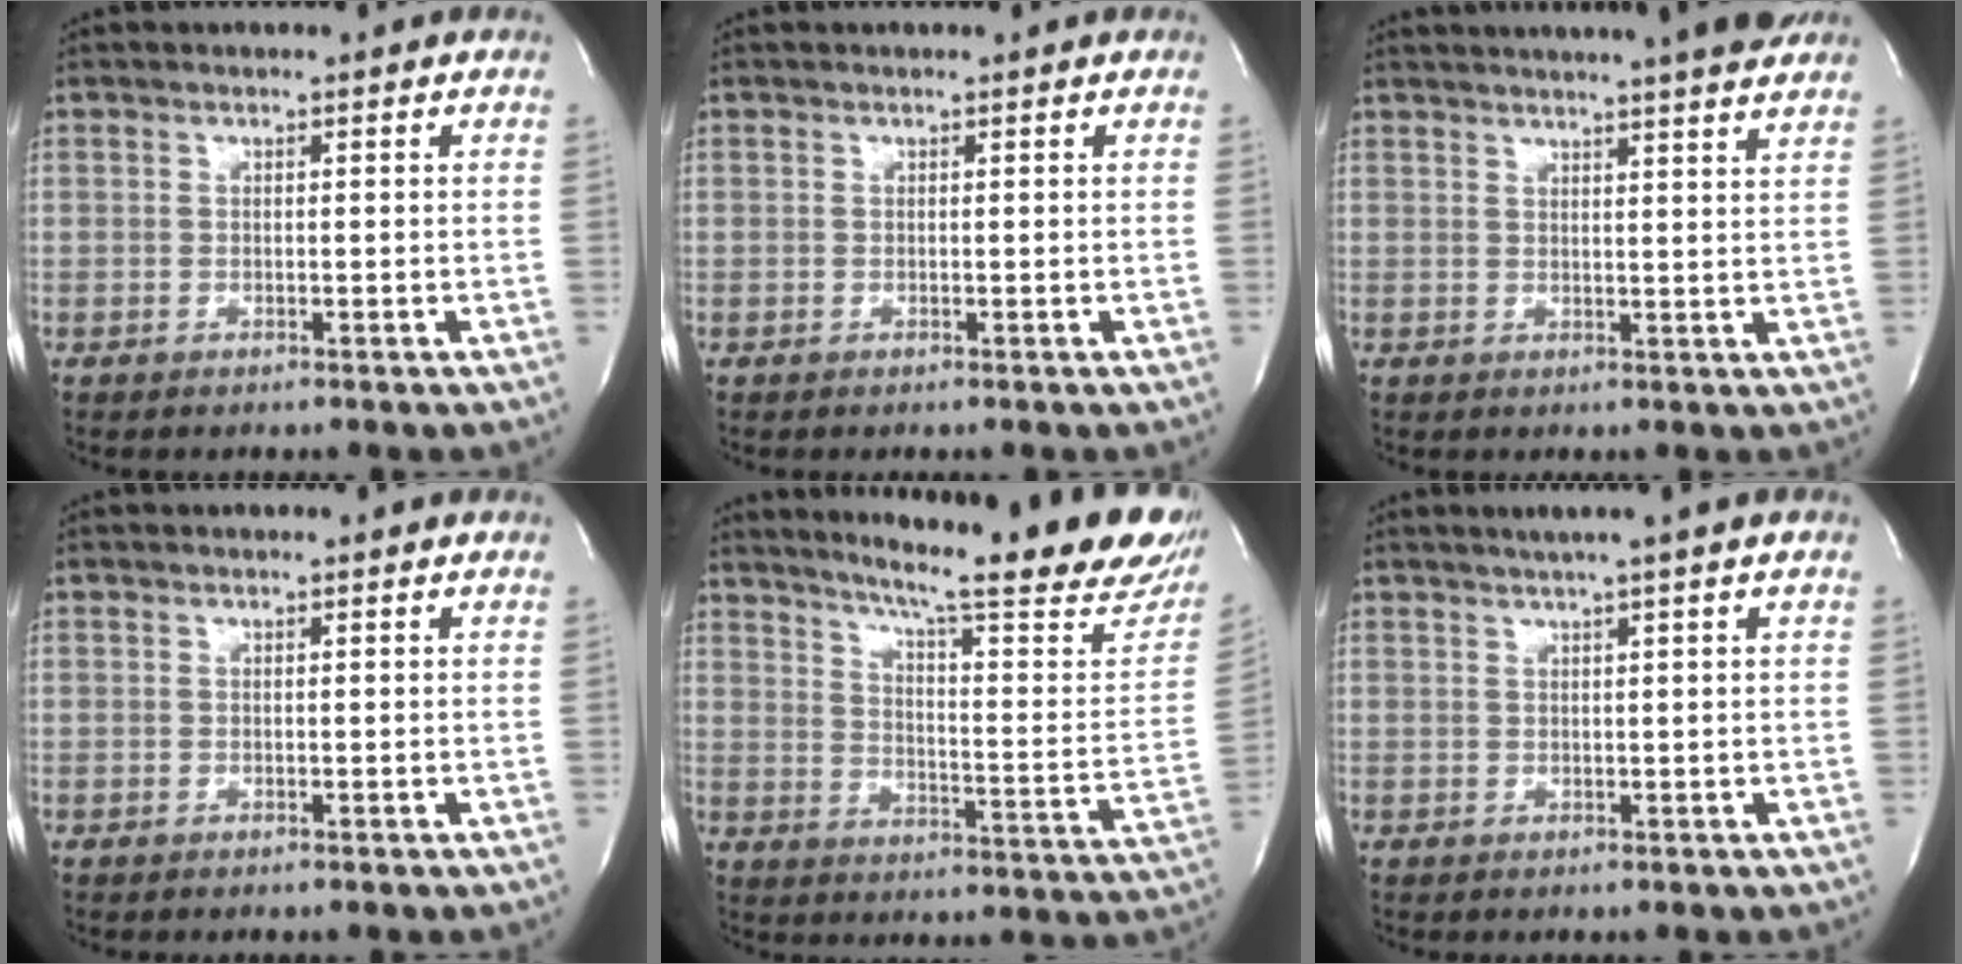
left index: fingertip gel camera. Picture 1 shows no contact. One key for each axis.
{"total": 0.8, "fx": 0.8, "fy": 0.0, "fz": 0.2, "tx": -0.006, "ty": 0.005, "tz": 0.009}
{"total": 15.4, "fx": 13.8, "fy": 0.2, "fz": 6.9, "tx": -0.113, "ty": 0.010, "tz": 0.172}
{"total": 0.0}
{"total": 28.3, "fx": 23.0, "fy": 2.1, "fz": 16.4, "tx": -0.228, "ty": -0.076, "tz": 0.288}
{"total": 2.7, "fx": 1.9, "fy": -0.8, "fz": 1.7, "tx": -0.028, "ty": 0.004, "tz": 0.034}